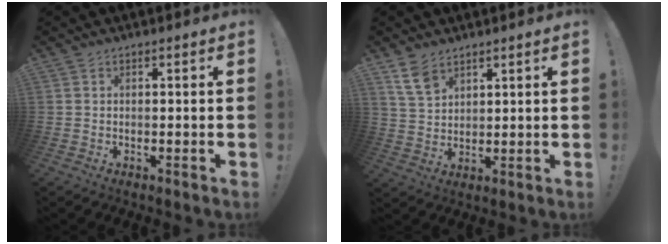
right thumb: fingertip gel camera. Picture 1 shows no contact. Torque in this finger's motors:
{"motor_torque": [-0.07, 0.01, -0.21, 0.28, 0.00]}